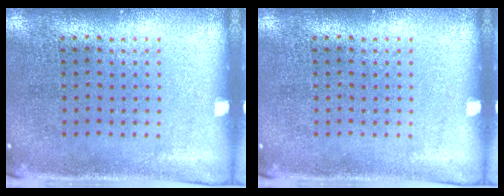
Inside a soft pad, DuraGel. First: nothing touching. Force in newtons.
{"total": 0.0}